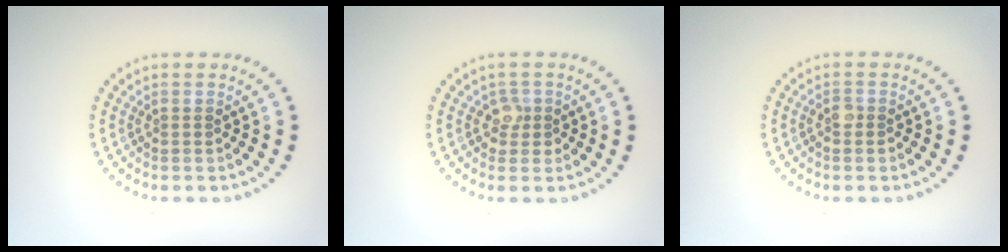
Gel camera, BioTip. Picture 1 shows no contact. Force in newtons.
{"total": 1.6, "press": 1.4, "slide": 0.9}
{"total": 0.9, "press": 0.8, "slide": 0.4}